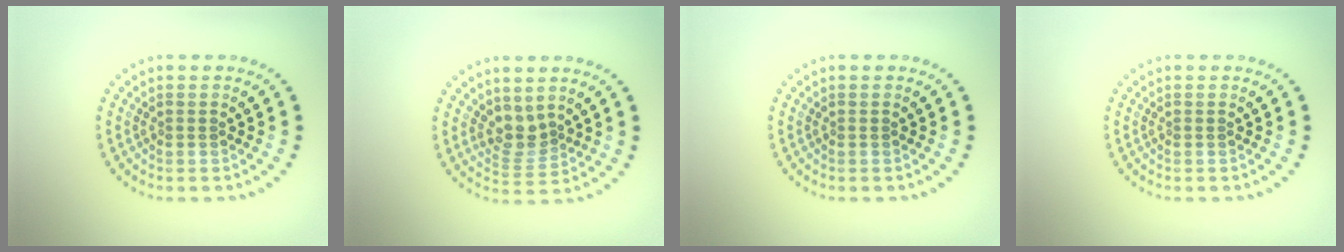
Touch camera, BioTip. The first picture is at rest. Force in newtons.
{"total": 2.5, "press": 1.9, "slide": 1.6}
{"total": 0.0}
{"total": 0.0}